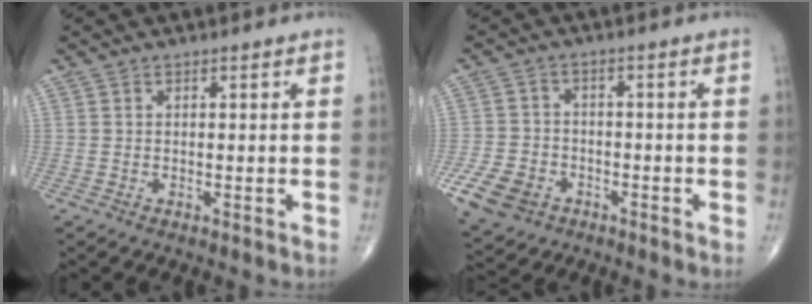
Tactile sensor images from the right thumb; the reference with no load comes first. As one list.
[{"total": 9.7, "force": [-4.6, 7.3, 4.4], "torque": [-0.086, 0.015, -0.079]}]